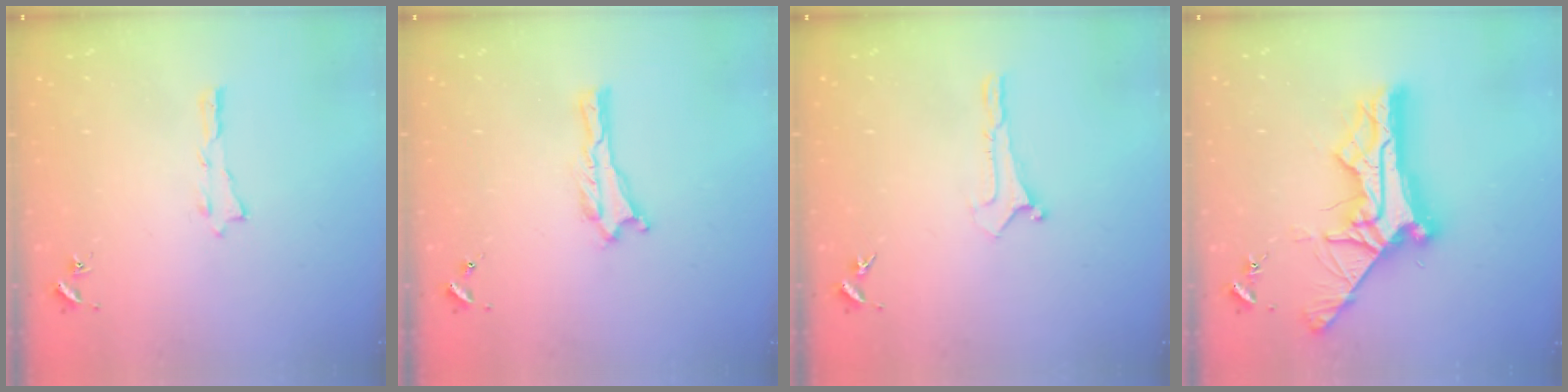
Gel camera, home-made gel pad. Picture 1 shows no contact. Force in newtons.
{"total": 0.0}
{"total": 0.0}
{"total": 13.3, "press": 13.2, "slide": 1.4}